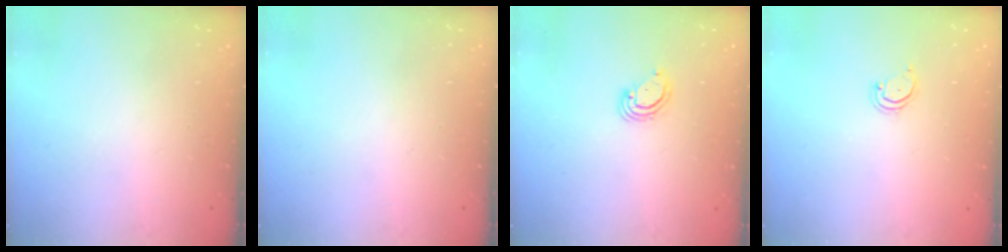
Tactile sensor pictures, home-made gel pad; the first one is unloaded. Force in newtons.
{"total": 0.0}
{"total": 3.0, "press": 3.0, "slide": 0.2}
{"total": 2.5, "press": 2.5, "slide": 0.2}